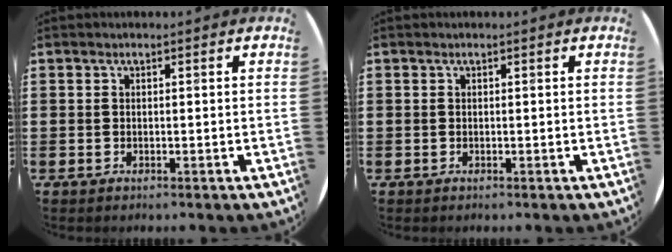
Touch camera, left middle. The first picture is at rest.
{"total": 0.0}